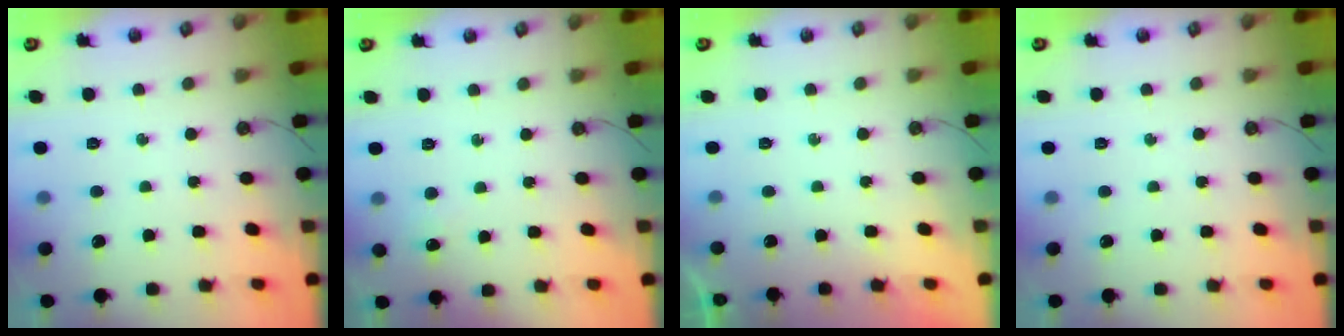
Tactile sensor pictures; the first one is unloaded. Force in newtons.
{"total": 4.3, "press": 3.9, "slide": 1.8}
{"total": 0.0}
{"total": 0.0}